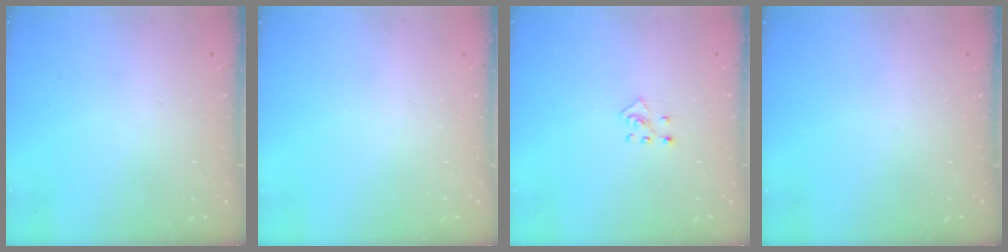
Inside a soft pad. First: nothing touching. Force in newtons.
{"total": 0.0}
{"total": 2.3, "press": 2.3, "slide": 0.5}
{"total": 0.0}